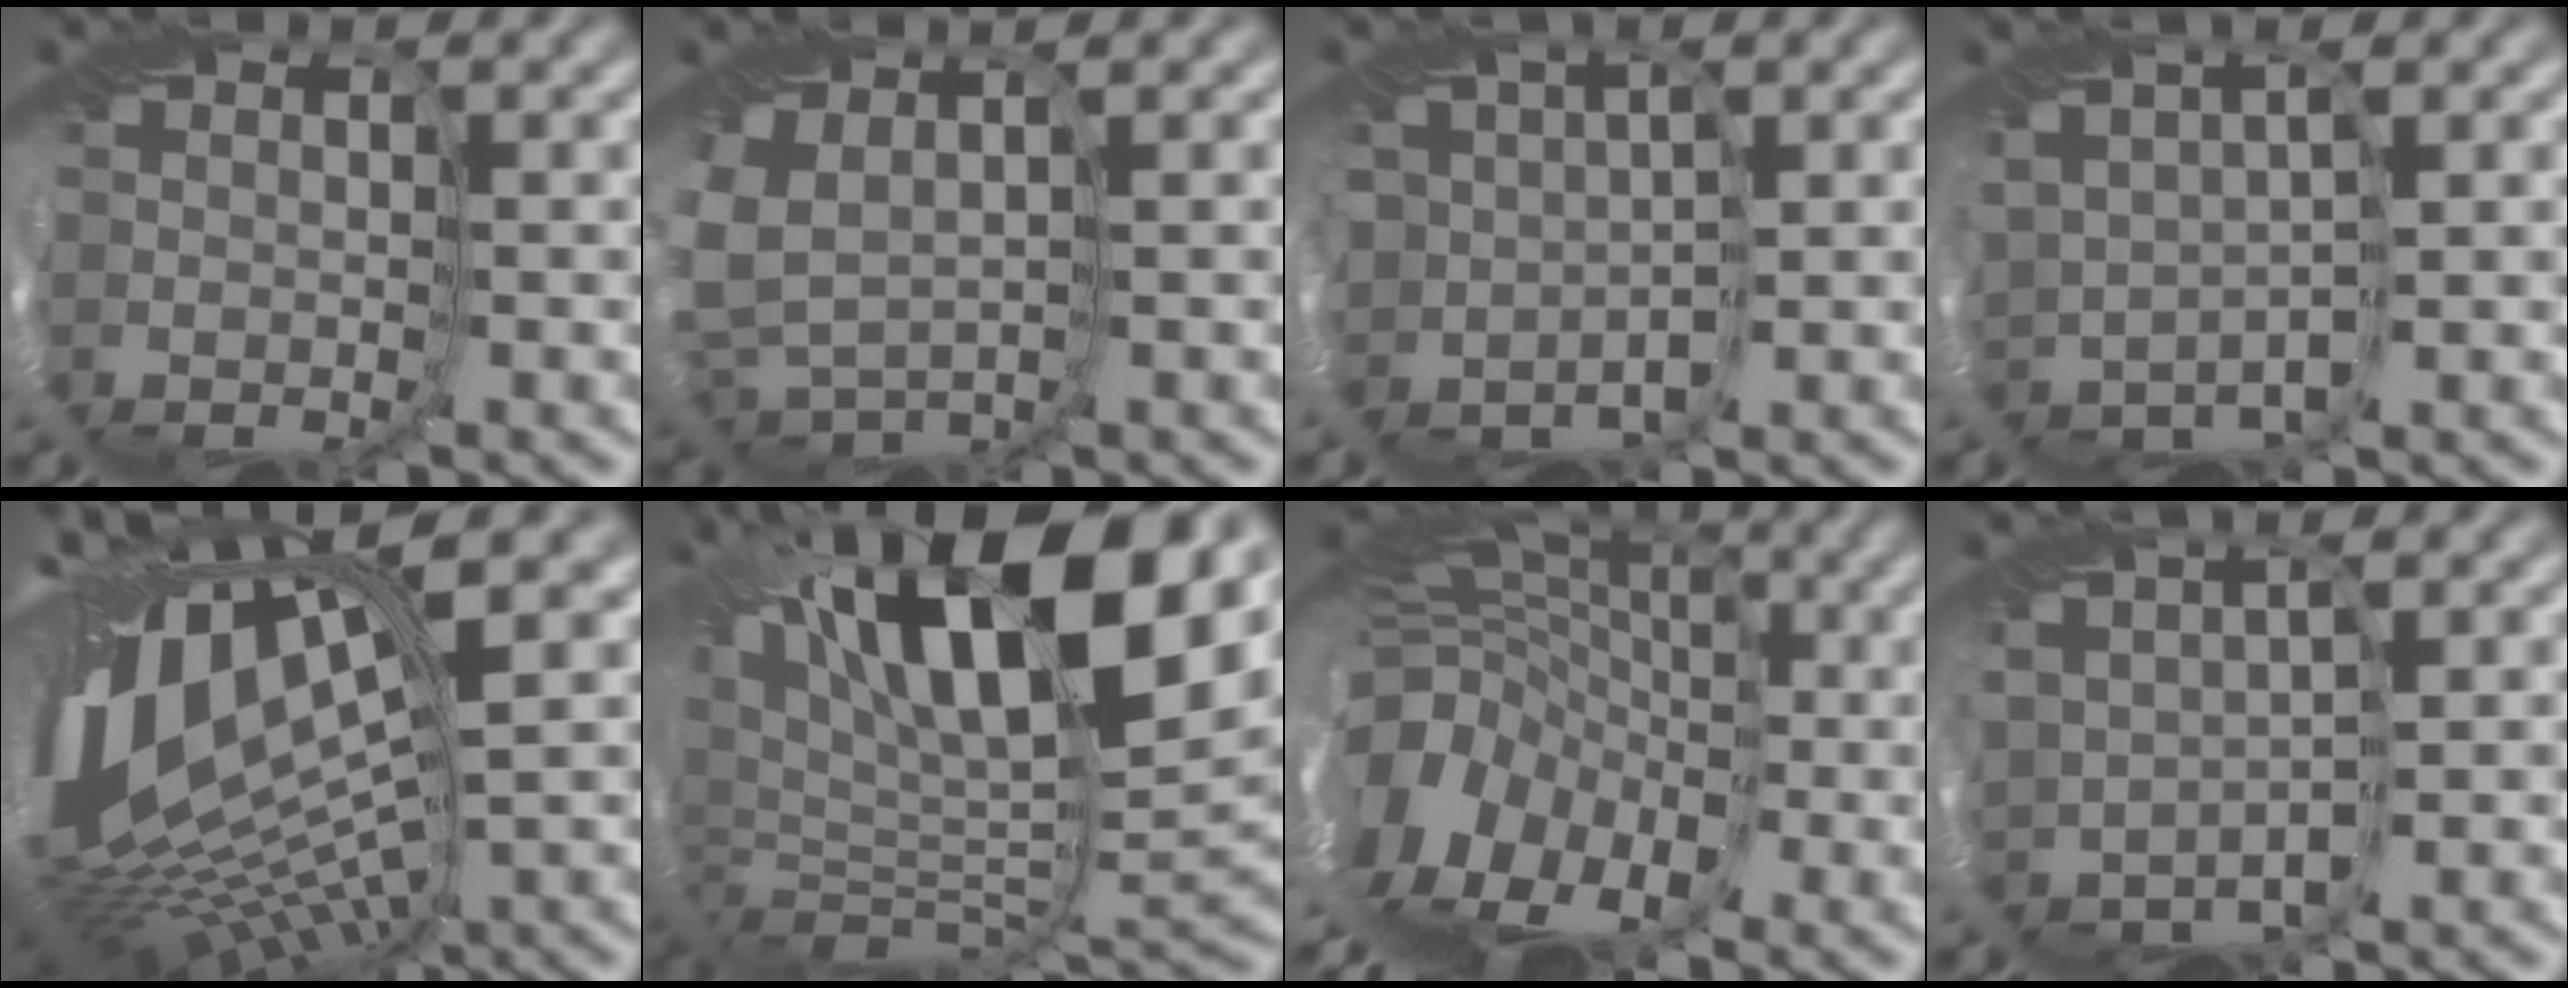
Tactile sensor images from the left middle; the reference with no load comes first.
{"total": 2.3, "force": [1.4, 1.0, 1.5], "torque": [-0.065, 0.005, 0.030]}
{"total": 2.5, "force": [-0.1, 2.4, 0.4], "torque": [-0.040, 0.009, -0.002]}
{"total": 0.9, "force": [0.9, 0.0, 0.0], "torque": [-0.036, 0.014, 0.026]}
{"total": 15.9, "force": [2.4, 6.0, 14.5], "torque": [-0.272, 0.017, 0.049]}
{"total": 15.3, "force": [5.2, 6.6, 12.8], "torque": [-0.235, 0.023, 0.100]}
{"total": 14.0, "force": [-3.1, 10.0, 9.3], "torque": [-0.180, 0.035, -0.065]}
{"total": 1.1, "force": [1.0, 0.3, -0.2], "torque": [-0.024, 0.014, 0.027]}